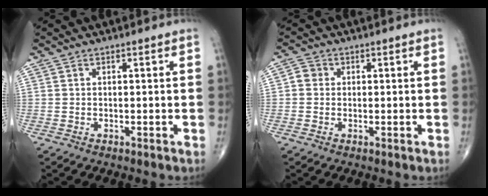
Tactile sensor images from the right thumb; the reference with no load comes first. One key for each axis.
{"total": 2.3, "fx": 0.1, "fy": 2.1, "fz": 0.9, "tx": -0.005, "ty": 0.005, "tz": -0.004}